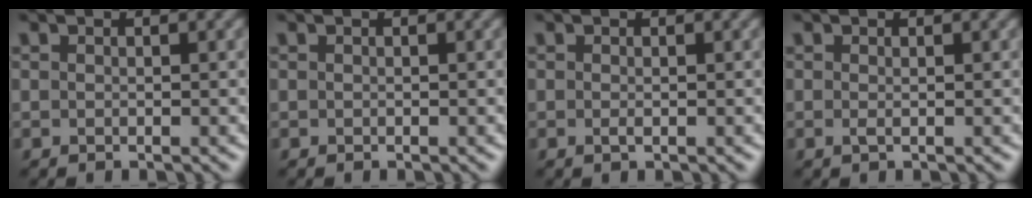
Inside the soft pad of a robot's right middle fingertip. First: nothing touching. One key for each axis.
{"total": 0.0}
{"total": 0.5, "fx": -0.1, "fy": 0.0, "fz": 0.5, "tx": -0.013, "ty": 0.000, "tz": -0.001}
{"total": 0.6, "fx": -0.1, "fy": 0.0, "fz": 0.6, "tx": -0.015, "ty": 0.001, "tz": -0.001}